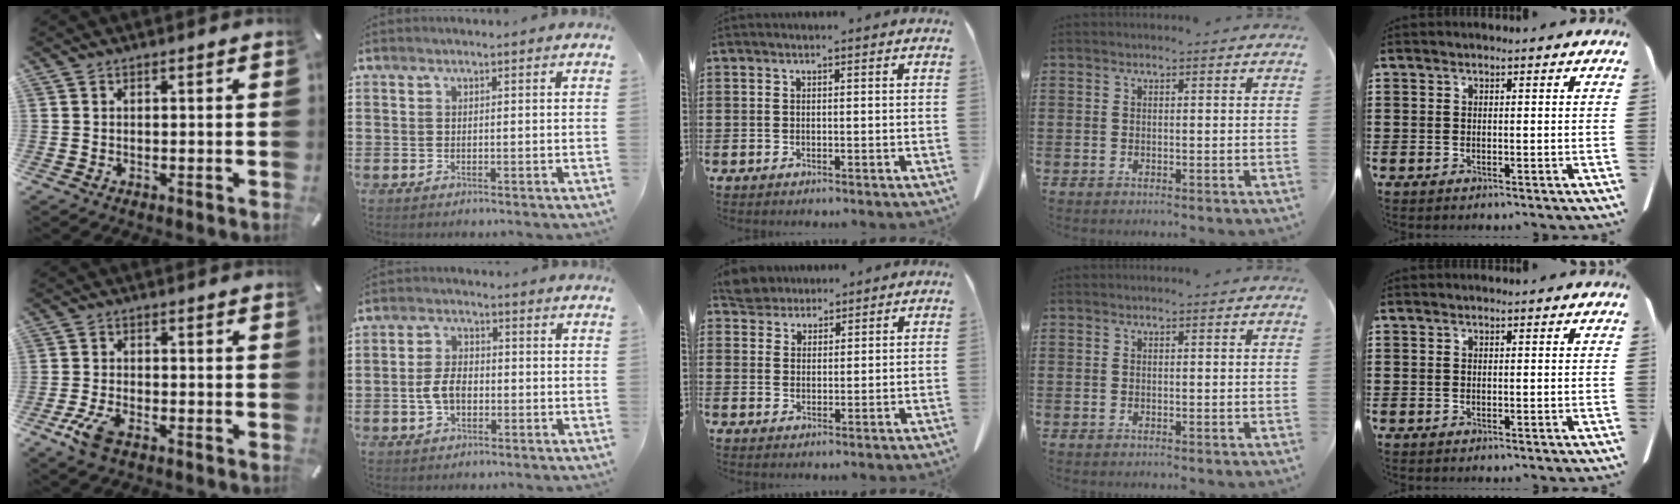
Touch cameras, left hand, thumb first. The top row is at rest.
{"thumb": {"total": 5.8, "force": [-3.2, 2.3, 4.3], "torque": [-0.106, -0.001, -0.063]}, "index": {"total": 4.5, "force": [-0.9, 2.7, 3.5], "torque": [-0.087, -0.001, -0.022]}, "middle": {"total": 4.4, "force": [4.1, 1.3, 0.5], "torque": [-0.026, -0.008, 0.080]}}